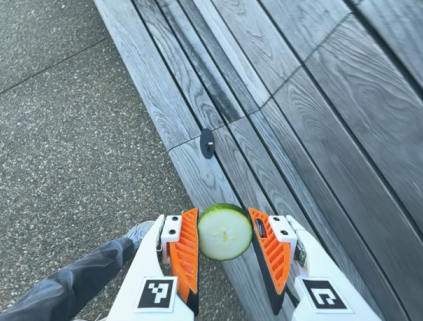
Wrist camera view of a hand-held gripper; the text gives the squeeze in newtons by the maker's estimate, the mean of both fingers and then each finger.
{"total": 11.9, "left": 12.4, "right": 11.4}